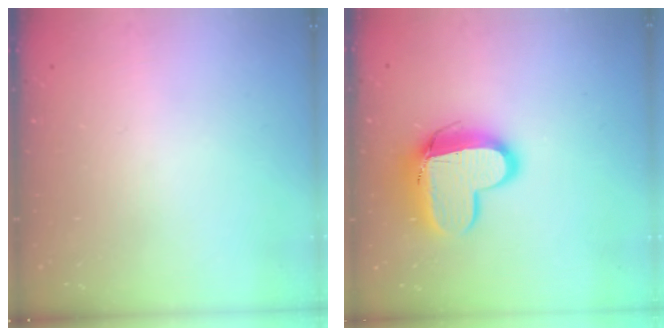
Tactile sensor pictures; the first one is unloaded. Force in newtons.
{"total": 14.1, "press": 14.1, "slide": 1.1}